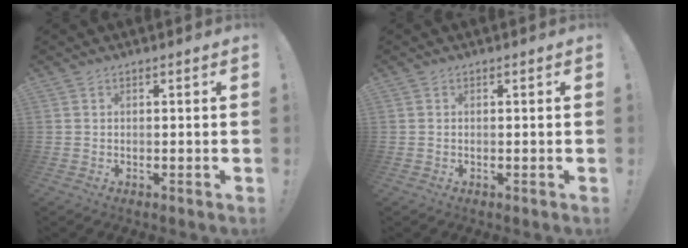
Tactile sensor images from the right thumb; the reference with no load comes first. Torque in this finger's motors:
{"motor_torque": [-0.19, -0.04, 0.02, 0.26, 0.05]}